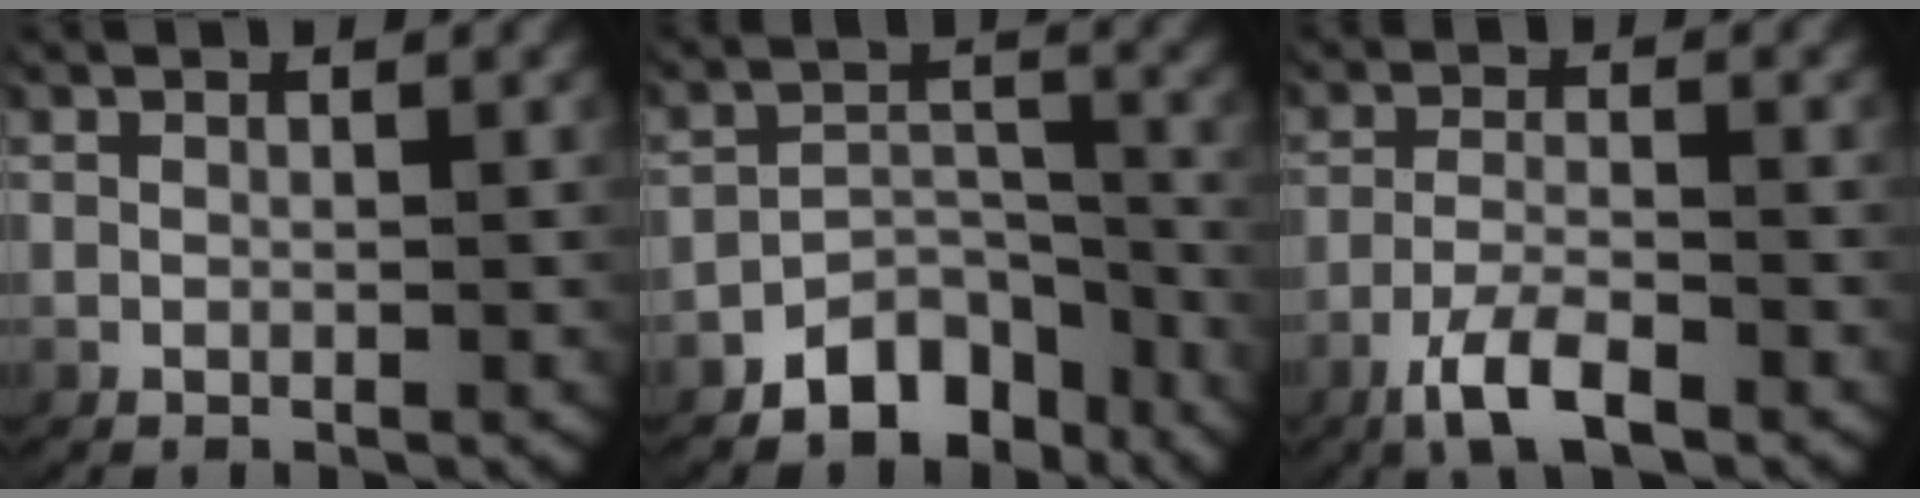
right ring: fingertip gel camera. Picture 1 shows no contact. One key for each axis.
{"total": 5.9, "fx": -4.3, "fy": 3.3, "fz": 2.4, "tx": -0.032, "ty": -0.011, "tz": -0.071}
{"total": 4.7, "fx": -3.0, "fy": 1.6, "fz": 3.3, "tx": -0.064, "ty": -0.012, "tz": -0.047}